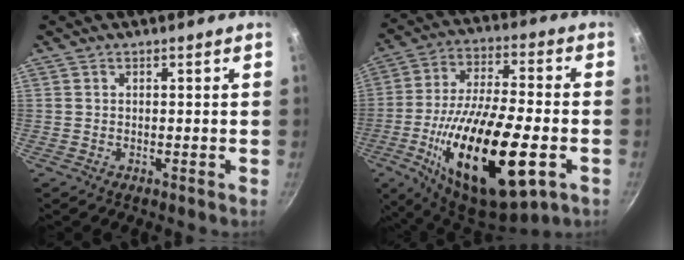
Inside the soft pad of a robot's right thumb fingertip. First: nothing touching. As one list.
[{"total": 27.3, "force": [-8.5, 10.2, 23.8], "torque": [-0.408, 0.014, -0.140]}]